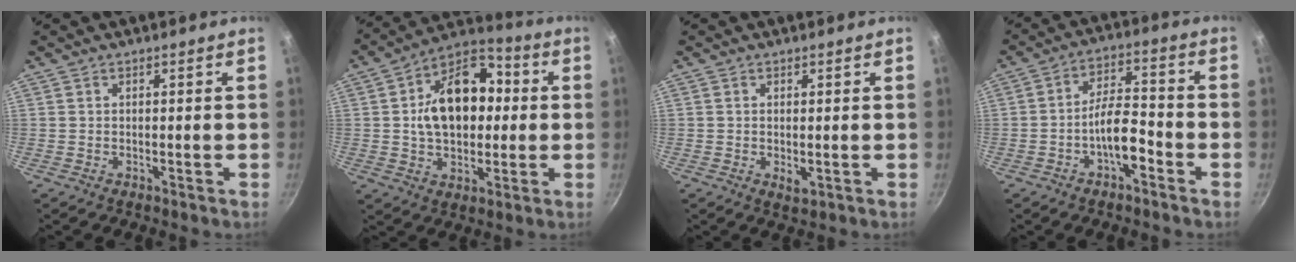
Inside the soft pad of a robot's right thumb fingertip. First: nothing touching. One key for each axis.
{"total": 17.6, "fx": 1.4, "fy": 12.1, "fz": 12.7, "tx": -0.163, "ty": 0.032, "tz": 0.010}
{"total": 1.9, "fx": -0.1, "fy": 0.9, "fz": 1.6, "tx": -0.028, "ty": -0.007, "tz": -0.001}
{"total": 7.9, "fx": -3.7, "fy": 3.1, "fz": 6.3, "tx": -0.095, "ty": 0.042, "tz": -0.065}